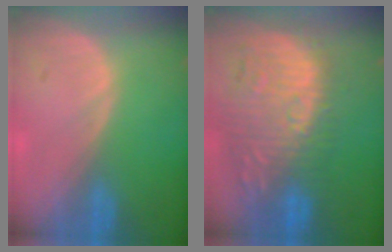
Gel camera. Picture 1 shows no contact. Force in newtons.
{"total": 12.8, "press": 11.7, "slide": 5.4}